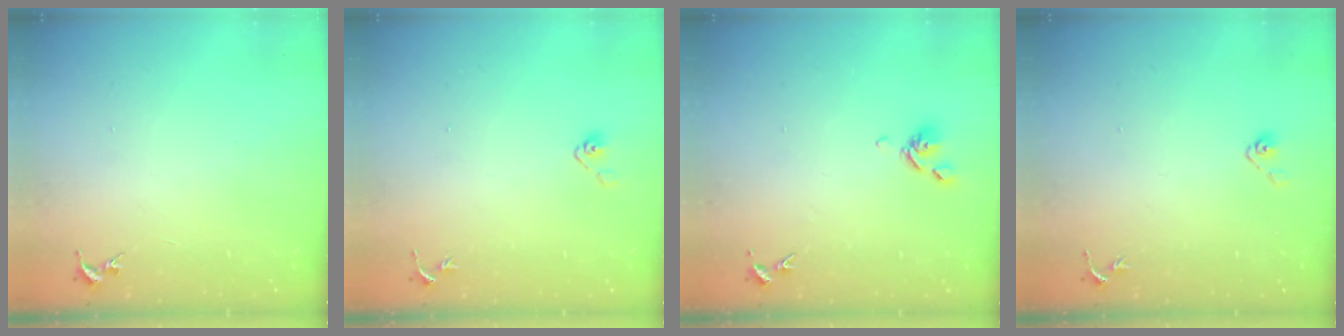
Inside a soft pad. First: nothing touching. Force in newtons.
{"total": 4.1, "press": 3.7, "slide": 1.7}
{"total": 6.7, "press": 6.6, "slide": 1.5}
{"total": 4.0, "press": 3.6, "slide": 1.8}